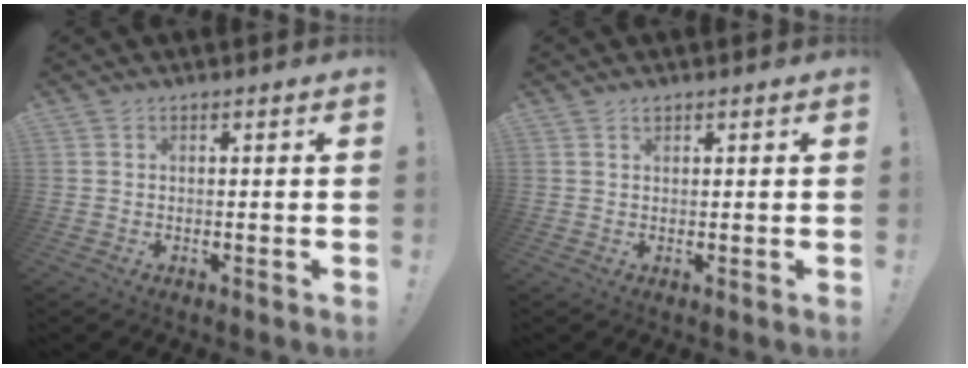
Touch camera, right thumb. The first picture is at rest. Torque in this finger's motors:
{"motor_torque": [-0.31, 0.44, 0.13, -0.10, 0.00]}